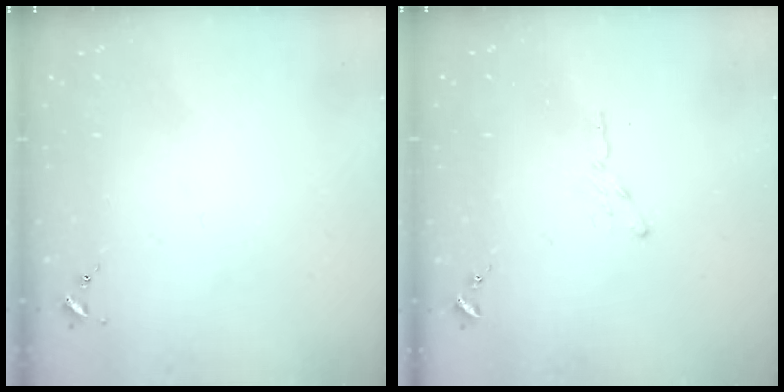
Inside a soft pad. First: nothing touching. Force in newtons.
{"total": 3.1, "press": 3.1, "slide": 0.3}